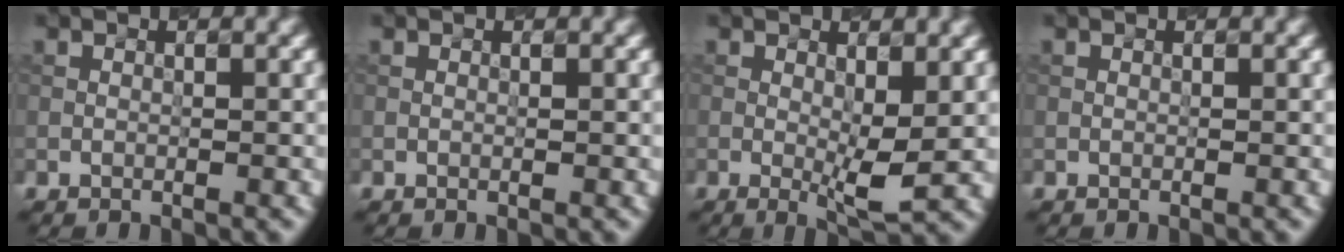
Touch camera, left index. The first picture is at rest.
{"total": 0.0}
{"total": 3.7, "force": [0.1, 0.7, 3.6], "torque": [-0.063, -0.010, 0.008]}
{"total": 0.0}